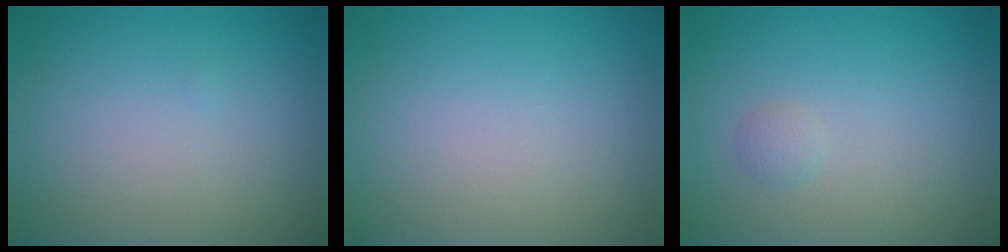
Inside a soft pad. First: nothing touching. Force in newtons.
{"total": 0.0}
{"total": 0.7, "press": 0.7, "slide": 0.0}